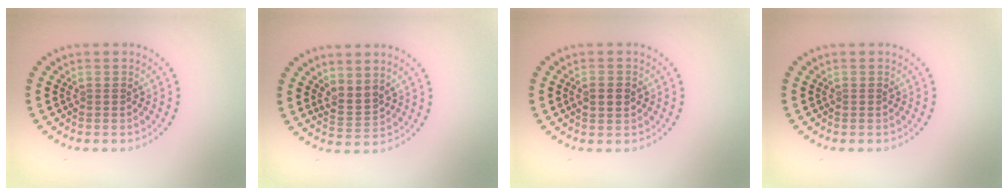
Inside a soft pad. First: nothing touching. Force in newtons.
{"total": 2.1, "press": 1.6, "slide": 1.3}
{"total": 1.6, "press": 1.6, "slide": 0.1}
{"total": 0.0}